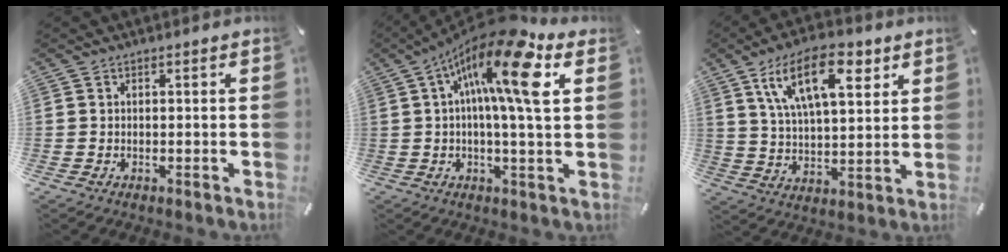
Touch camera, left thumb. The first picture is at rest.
{"total": 18.0, "force": [6.0, 3.4, 16.6], "torque": [-0.286, -0.033, 0.078]}
{"total": 17.0, "force": [8.4, 7.8, 12.5], "torque": [-0.230, -0.015, 0.140]}